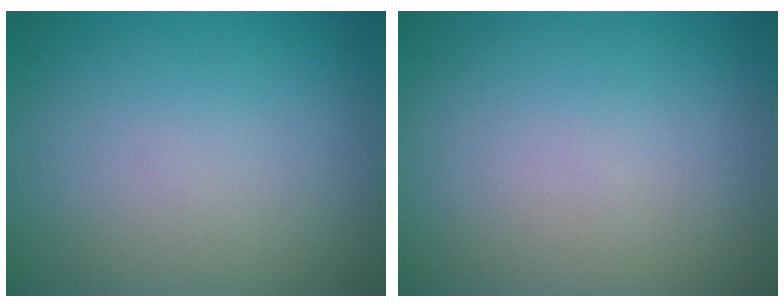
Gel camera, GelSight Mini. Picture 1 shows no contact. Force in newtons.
{"total": 0.0}